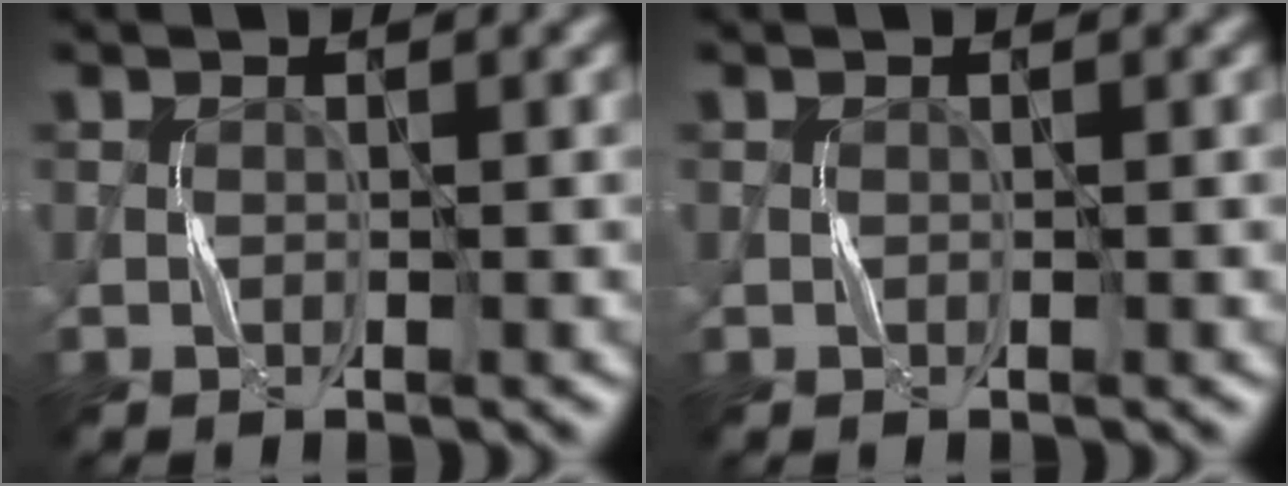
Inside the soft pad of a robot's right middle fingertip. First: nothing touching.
{"total": 0.0}